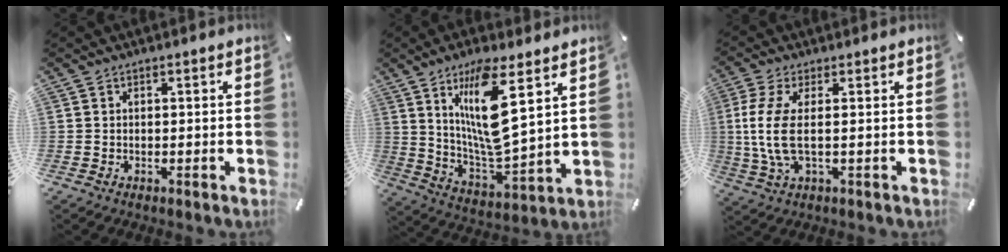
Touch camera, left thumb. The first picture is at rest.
{"total": 15.9, "force": [7.9, 3.9, 13.3], "torque": [-0.274, -0.040, 0.124]}
{"total": 8.8, "force": [0.5, 2.7, 8.4], "torque": [-0.190, -0.022, 0.005]}